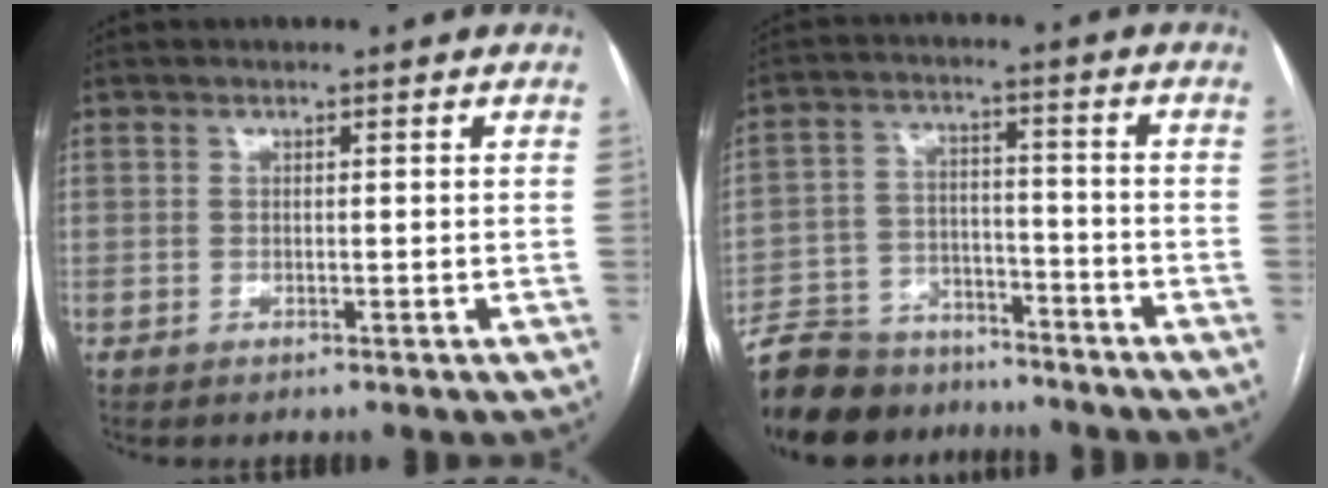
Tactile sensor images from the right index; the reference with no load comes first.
{"total": 14.9, "force": [-12.9, 6.3, 4.2], "torque": [-0.084, 0.017, -0.203]}